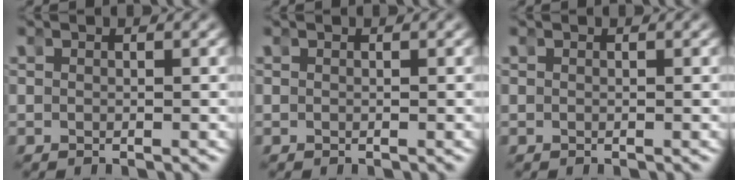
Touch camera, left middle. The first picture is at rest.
{"total": 0.0}
{"total": 0.0}